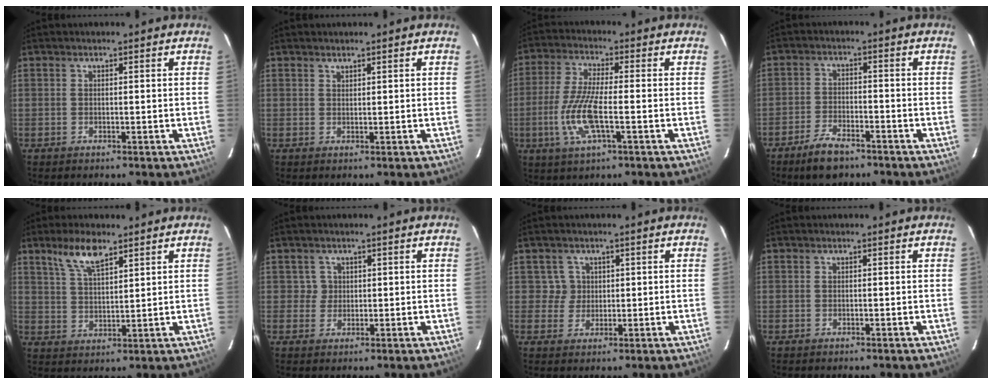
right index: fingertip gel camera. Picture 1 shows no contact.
{"total": 0.8, "force": [0.7, -0.2, 0.0], "torque": [-0.001, 0.000, 0.015]}
{"total": 10.0, "force": [-2.7, 2.0, 9.4], "torque": [-0.201, -0.006, -0.054]}
{"total": 6.6, "force": [-5.1, 2.4, 3.5], "torque": [-0.091, -0.002, -0.091]}
{"total": 6.9, "force": [5.0, 1.9, 4.4], "torque": [-0.084, 0.003, 0.099]}
{"total": 1.8, "force": [0.7, 1.7, -0.3], "torque": [0.017, 0.012, 0.010]}
{"total": 2.7, "force": [1.0, 2.5, -0.3], "torque": [0.019, 0.016, 0.015]}
{"total": 0.0}